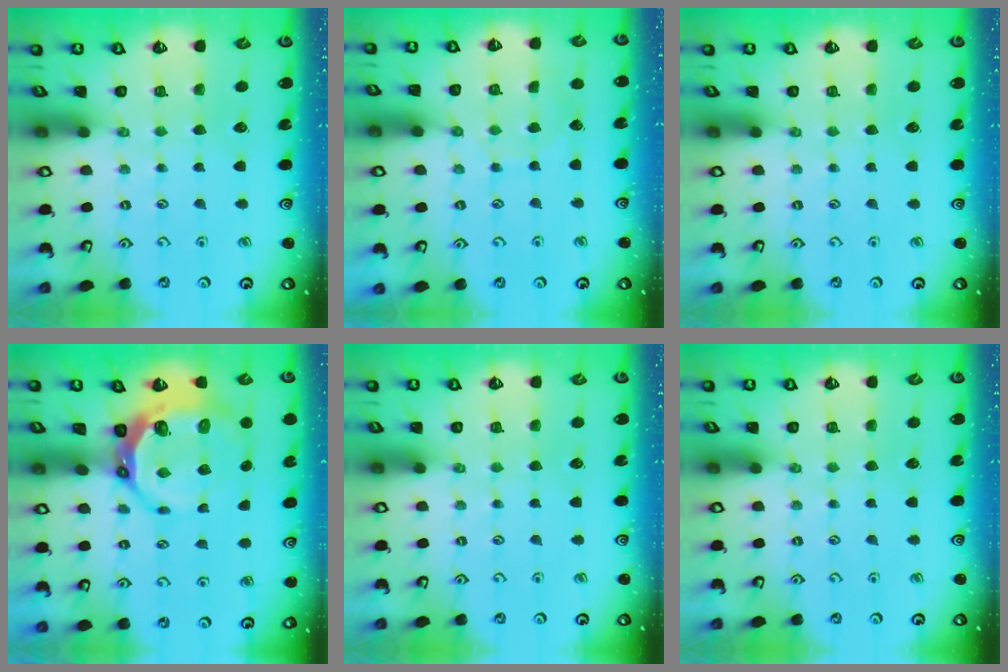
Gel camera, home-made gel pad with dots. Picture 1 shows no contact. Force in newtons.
{"total": 4.1, "press": 4.1, "slide": 0.4}
{"total": 0.0}
{"total": 10.1, "press": 9.2, "slide": 4.3}
{"total": 0.0}
{"total": 0.0}